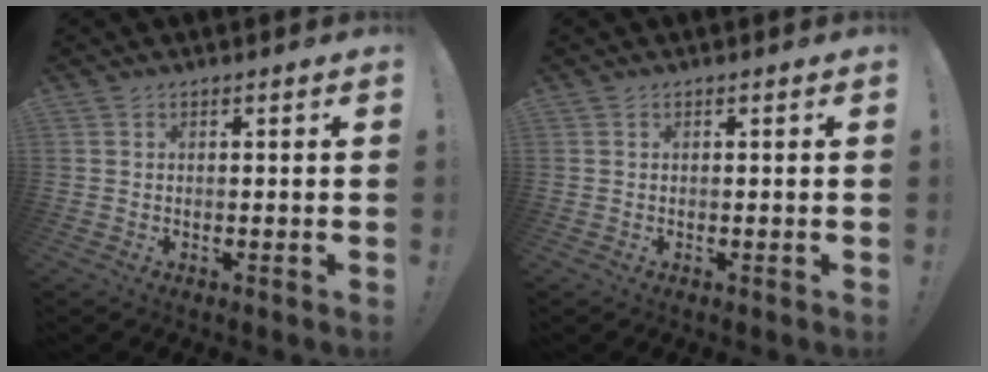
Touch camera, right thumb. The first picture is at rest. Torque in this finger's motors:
{"motor_torque": [-0.03, 0.03, -0.06, 0.06, 0.00]}